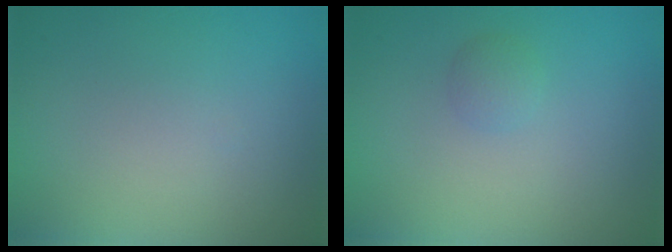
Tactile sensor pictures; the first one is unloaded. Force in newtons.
{"total": 1.1, "press": 1.1, "slide": 0.1}